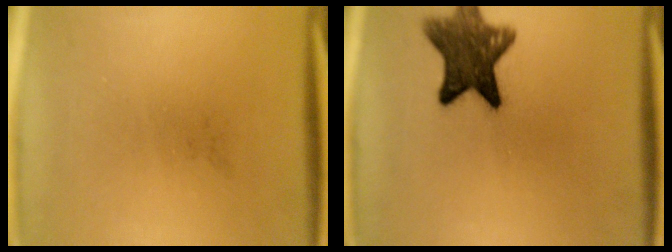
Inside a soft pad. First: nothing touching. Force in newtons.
{"total": 10.4}